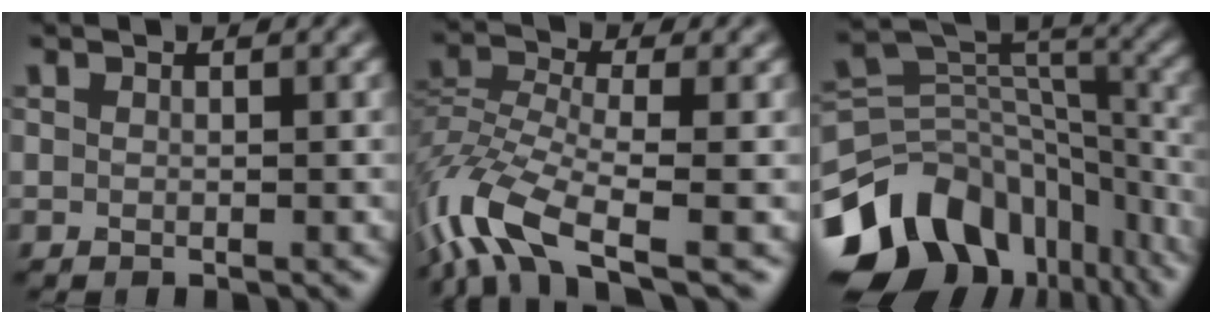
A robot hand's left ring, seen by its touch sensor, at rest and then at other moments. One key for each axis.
{"total": 8.4, "fx": -5.4, "fy": 2.6, "fz": 5.9, "tx": -0.127, "ty": 0.001, "tz": -0.114}
{"total": 13.0, "fx": -8.2, "fy": 8.2, "fz": 5.9, "tx": -0.124, "ty": 0.010, "tz": -0.133}